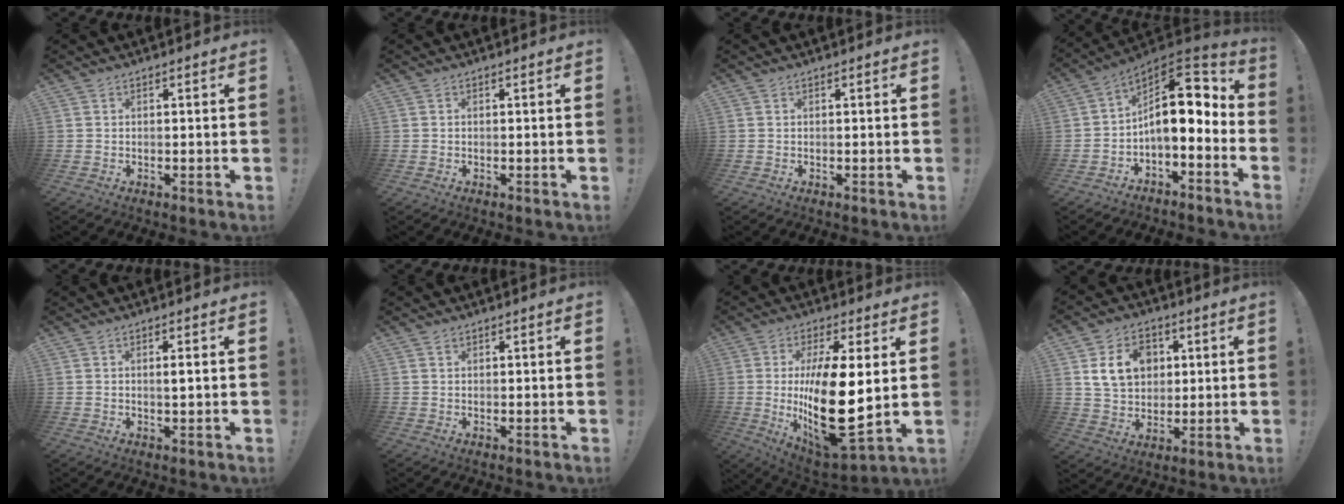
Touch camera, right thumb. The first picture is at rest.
{"total": 0.0}
{"total": 0.0}
{"total": 13.9, "force": [1.7, 7.0, 11.9], "torque": [-0.182, -0.012, 0.029]}
{"total": 1.6, "force": [0.4, 0.0, 1.5], "torque": [-0.015, -0.007, 0.003]}
{"total": 0.7, "force": [0.5, 0.4, 0.2], "torque": [0.001, -0.002, 0.009]}
{"total": 22.5, "force": [0.9, 8.2, 21.0], "torque": [-0.374, -0.038, 0.019]}
{"total": 14.1, "force": [4.4, 11.4, 7.0], "torque": [-0.103, -0.001, 0.091]}